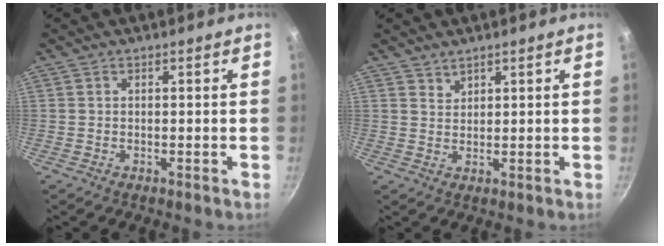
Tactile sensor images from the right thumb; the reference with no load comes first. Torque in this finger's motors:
{"motor_torque": [-0.40, 0.71, 0.16, 0.77, -0.02]}